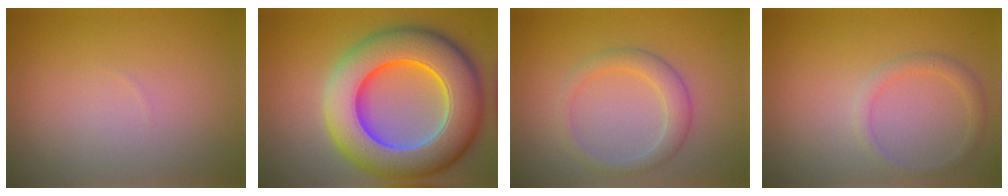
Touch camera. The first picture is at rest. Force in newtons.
{"total": 13.2, "press": 13.1, "slide": 2.1}
{"total": 2.7, "press": 2.7, "slide": 0.1}
{"total": 1.5, "press": 1.5, "slide": 0.1}